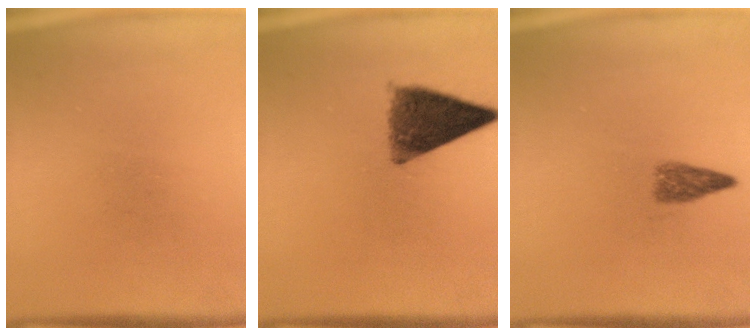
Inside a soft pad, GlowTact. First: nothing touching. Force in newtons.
{"total": 9.1}
{"total": 2.3}